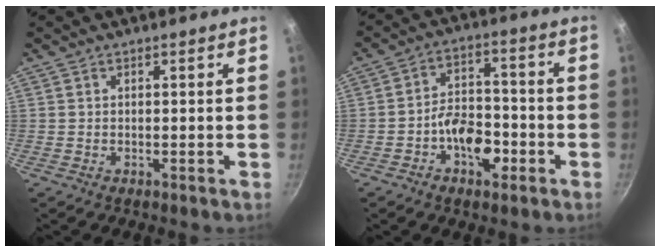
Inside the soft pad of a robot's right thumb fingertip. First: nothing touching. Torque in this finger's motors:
{"motor_torque": [1.06, 0.37, 0.74, -0.49, 0.05]}